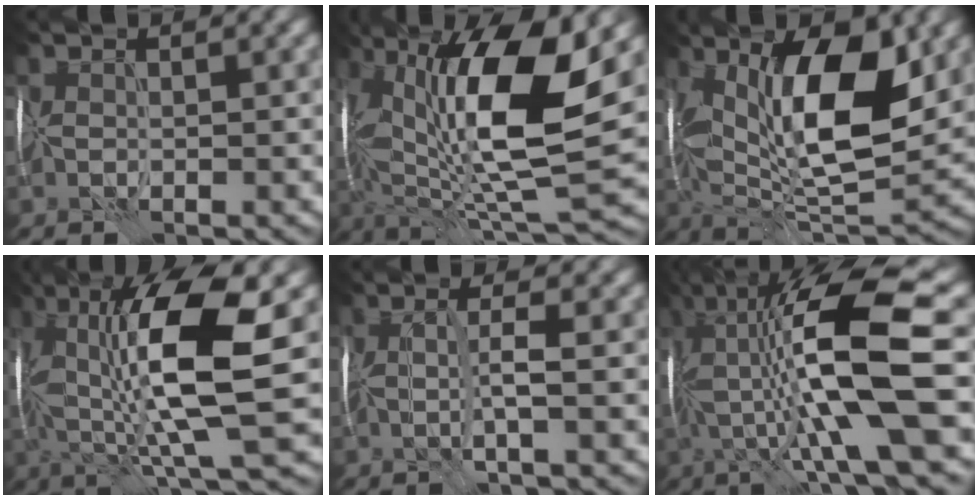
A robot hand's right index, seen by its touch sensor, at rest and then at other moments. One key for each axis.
{"total": 15.5, "fx": 3.3, "fy": 5.5, "fz": 14.2, "tx": -0.267, "ty": -0.002, "tz": 0.060}
{"total": 13.2, "fx": 3.5, "fy": 5.1, "fz": 11.6, "tx": -0.198, "ty": -0.003, "tz": 0.059}
{"total": 12.5, "fx": 1.7, "fy": 3.0, "fz": 12.0, "tx": -0.222, "ty": 0.001, "tz": 0.037}
{"total": 2.3, "fx": 0.3, "fy": -0.3, "fz": 2.2, "tx": -0.048, "ty": 0.001, "tz": 0.004}
{"total": 13.4, "fx": 0.8, "fy": 2.4, "fz": 13.2, "tx": -0.234, "ty": 0.017, "tz": 0.016}